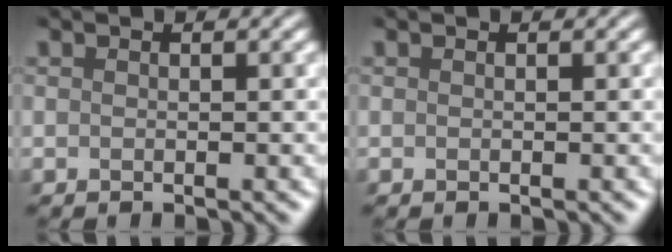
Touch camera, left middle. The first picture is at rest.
{"total": 0.0}